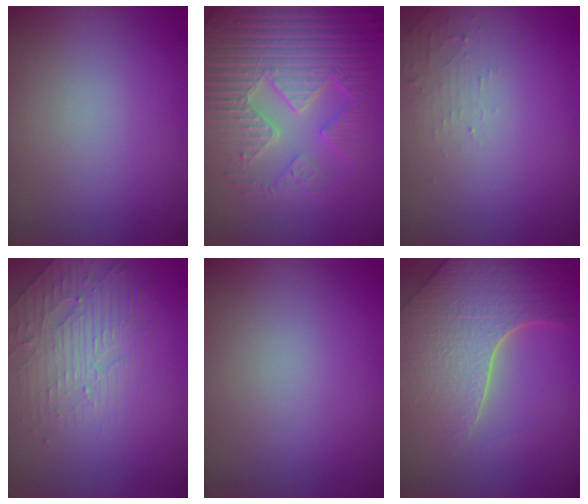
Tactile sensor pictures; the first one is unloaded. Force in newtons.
{"total": 7.3, "press": 5.8, "slide": 4.4}
{"total": 1.2, "press": 1.2, "slide": 0.3}
{"total": 2.5, "press": 1.8, "slide": 1.6}
{"total": 0.0}
{"total": 7.6, "press": 5.6, "slide": 5.1}